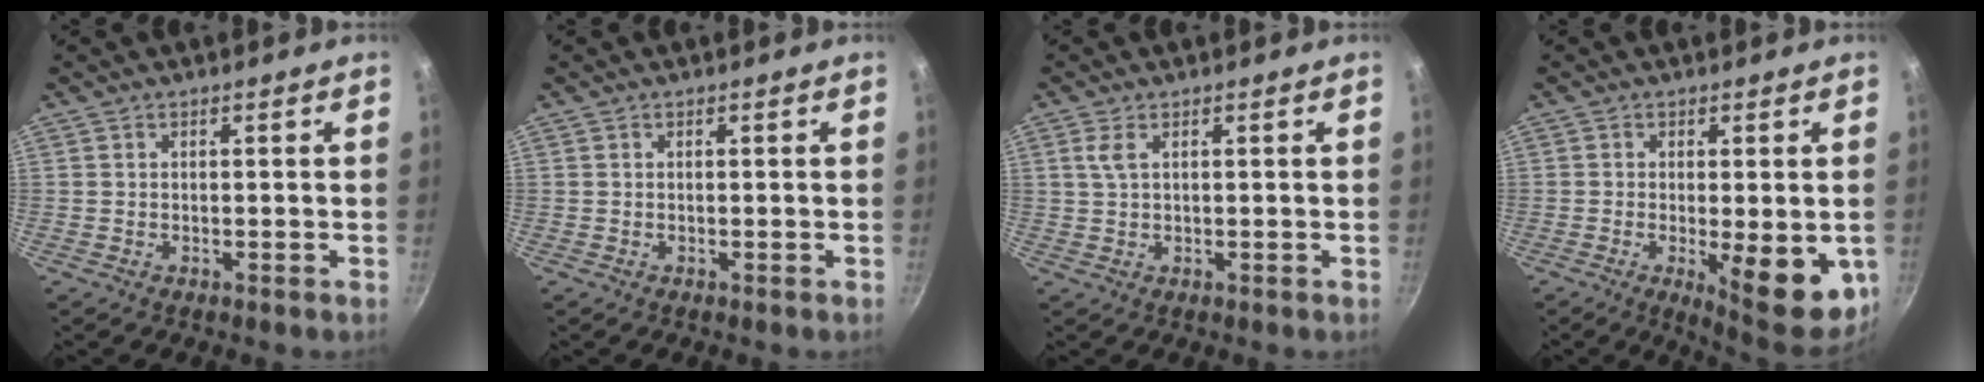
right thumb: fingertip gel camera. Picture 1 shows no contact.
{"total": 0.0}
{"total": 2.3, "force": [0.9, 1.0, 1.9], "torque": [-0.038, -0.002, 0.018]}
{"total": 12.1, "force": [-2.4, 4.1, 11.1], "torque": [-0.125, -0.010, -0.022]}